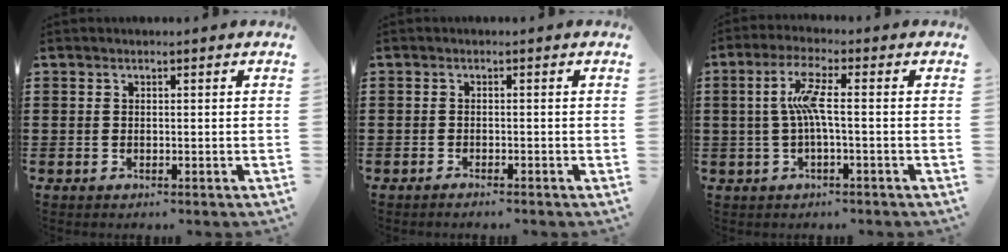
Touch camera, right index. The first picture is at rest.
{"total": 0.8, "force": [-0.8, -0.1, 0.2], "torque": [-0.006, -0.003, -0.015]}
{"total": 5.9, "force": [-0.2, 0.6, 5.9], "torque": [-0.125, -0.005, -0.014]}